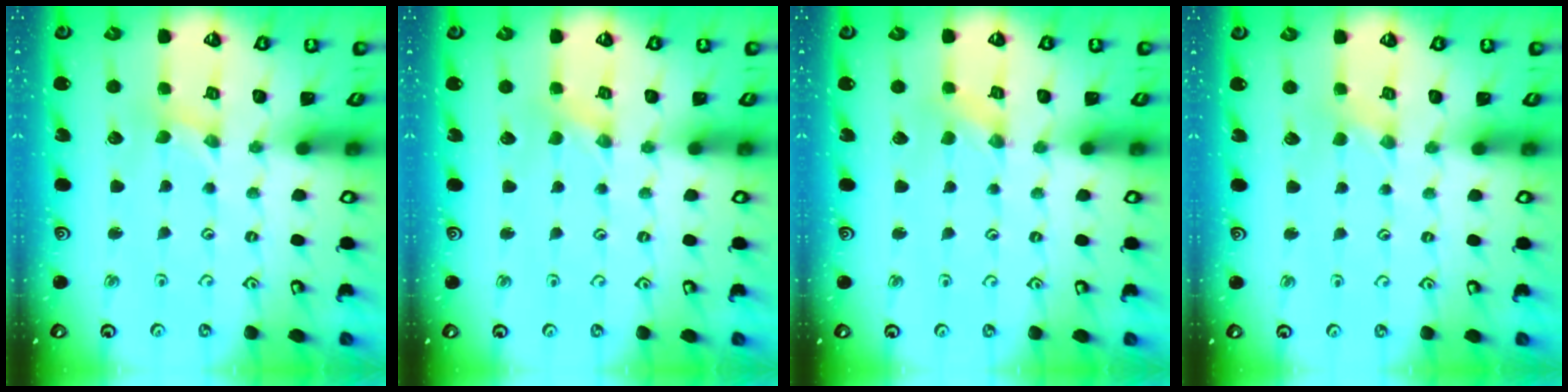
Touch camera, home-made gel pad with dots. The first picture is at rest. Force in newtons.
{"total": 0.0}
{"total": 0.0}
{"total": 1.2, "press": 1.2, "slide": 0.3}